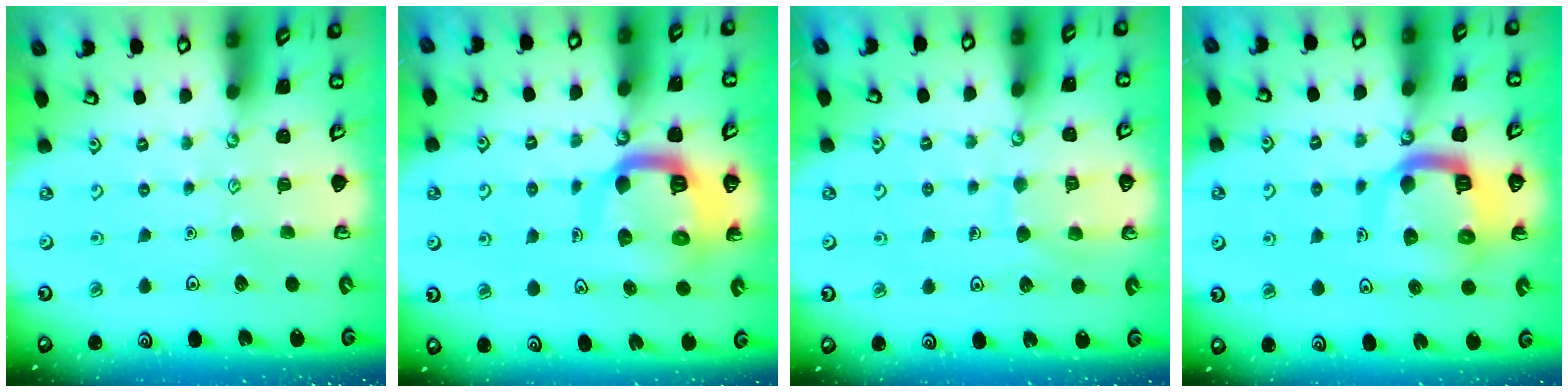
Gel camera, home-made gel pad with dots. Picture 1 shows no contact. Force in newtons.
{"total": 13.8, "press": 13.8, "slide": 1.5}
{"total": 7.5, "press": 7.5, "slide": 0.7}
{"total": 12.4, "press": 12.3, "slide": 1.6}